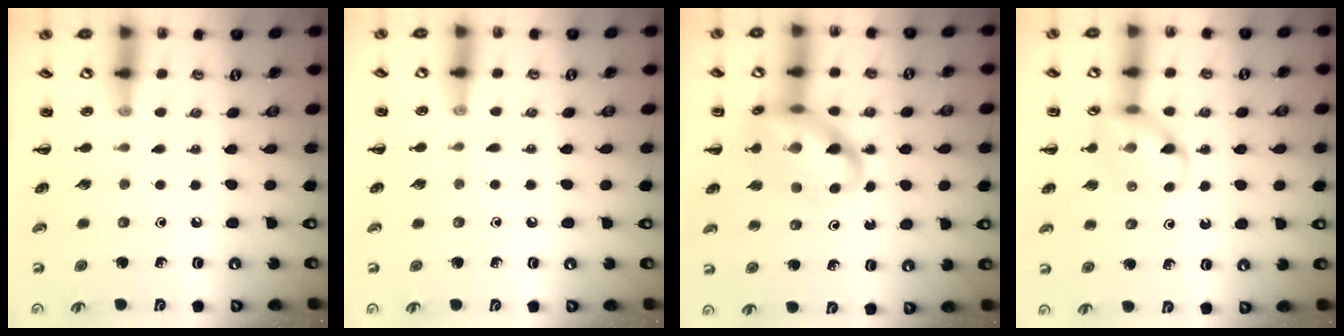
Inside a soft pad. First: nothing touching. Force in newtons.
{"total": 3.2, "press": 3.1, "slide": 1.0}
{"total": 17.5, "press": 17.2, "slide": 3.4}
{"total": 12.0, "press": 11.9, "slide": 1.8}